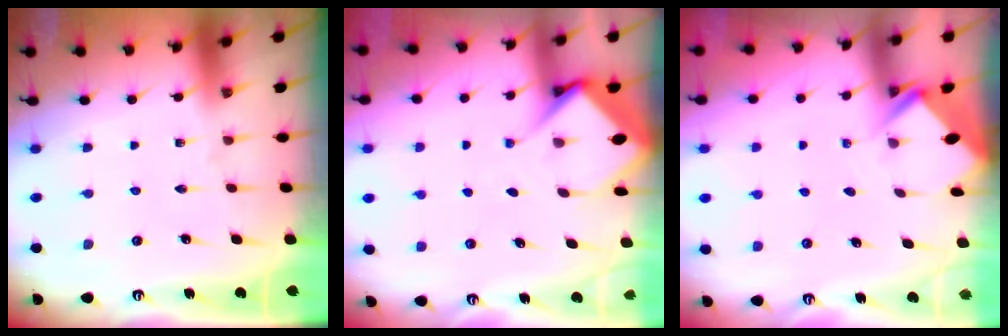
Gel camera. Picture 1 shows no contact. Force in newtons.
{"total": 6.8, "press": 6.8, "slide": 0.7}
{"total": 2.7, "press": 2.7, "slide": 0.2}